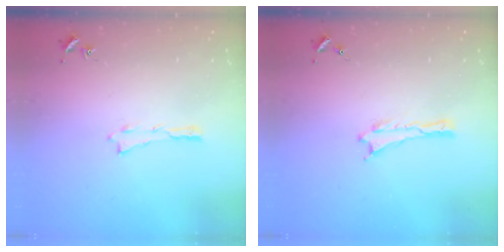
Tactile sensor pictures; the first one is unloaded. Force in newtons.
{"total": 0.0}